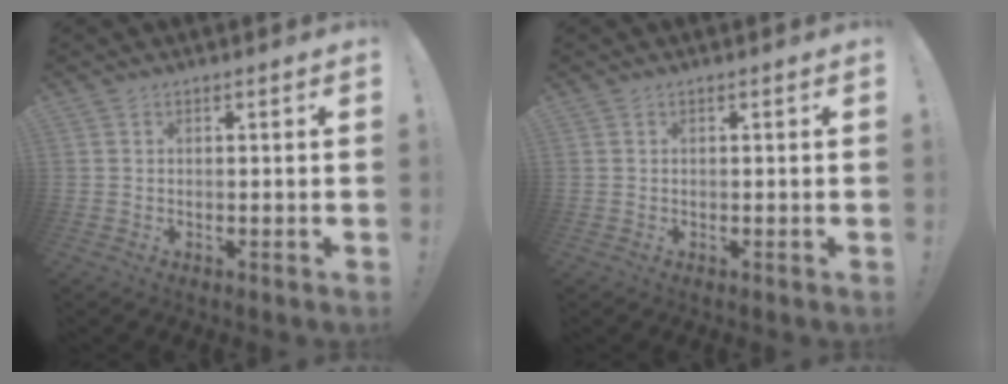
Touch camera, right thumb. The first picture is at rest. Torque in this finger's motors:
{"motor_torque": [-0.01, 0.00, 0.01, -0.05, 0.00]}